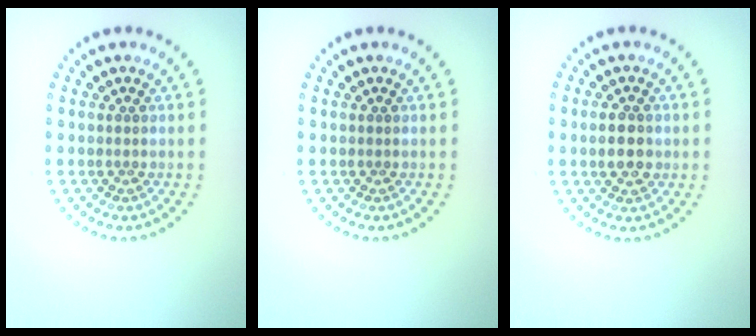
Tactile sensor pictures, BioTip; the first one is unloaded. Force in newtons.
{"total": 0.0}
{"total": 2.5, "press": 2.5, "slide": 0.2}